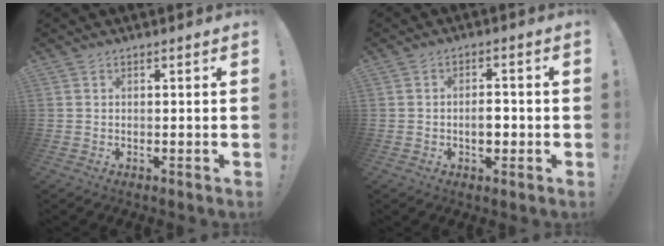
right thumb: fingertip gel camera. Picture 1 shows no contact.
{"total": 4.7, "force": [-1.3, 2.8, 3.6], "torque": [-0.043, 0.005, -0.026]}